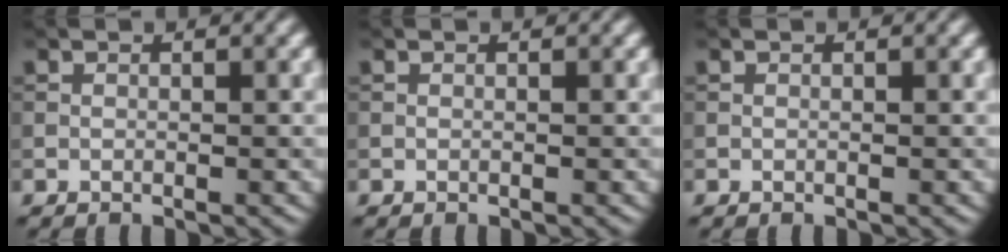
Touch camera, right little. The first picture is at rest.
{"total": 0.0}
{"total": 0.0}